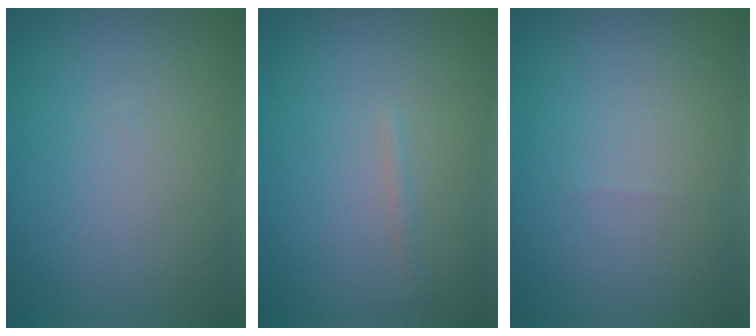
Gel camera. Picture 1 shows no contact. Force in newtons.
{"total": 0.6, "press": 0.6, "slide": 0.0}
{"total": 0.0}